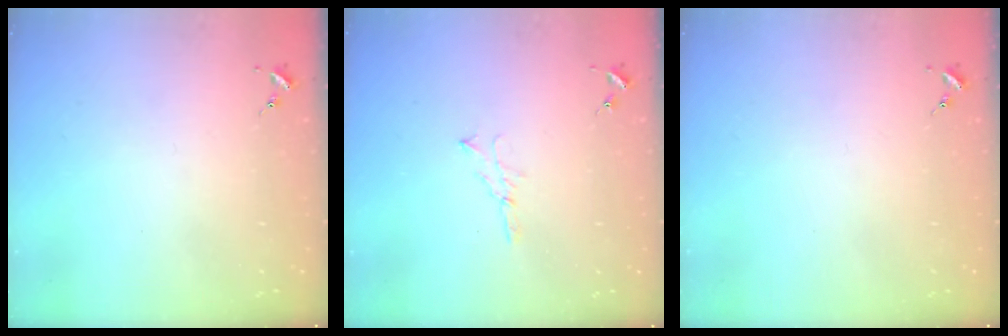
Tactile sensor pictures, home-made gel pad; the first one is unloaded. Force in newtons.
{"total": 3.9, "press": 3.9, "slide": 0.4}
{"total": 0.0}